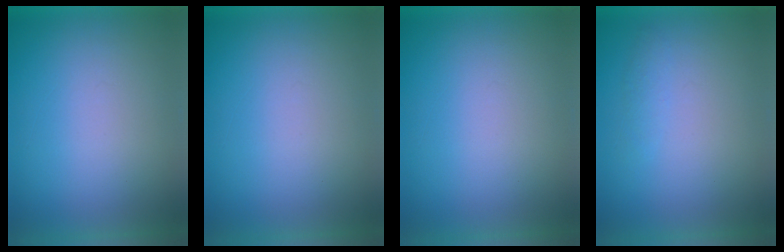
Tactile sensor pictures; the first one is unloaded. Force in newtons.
{"total": 0.0}
{"total": 0.0}
{"total": 1.4}